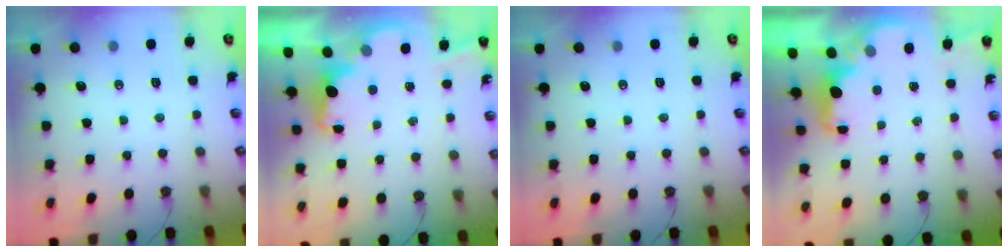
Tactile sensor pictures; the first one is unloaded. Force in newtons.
{"total": 3.6, "press": 3.5, "slide": 0.7}
{"total": 0.0}
{"total": 2.0, "press": 1.9, "slide": 0.8}